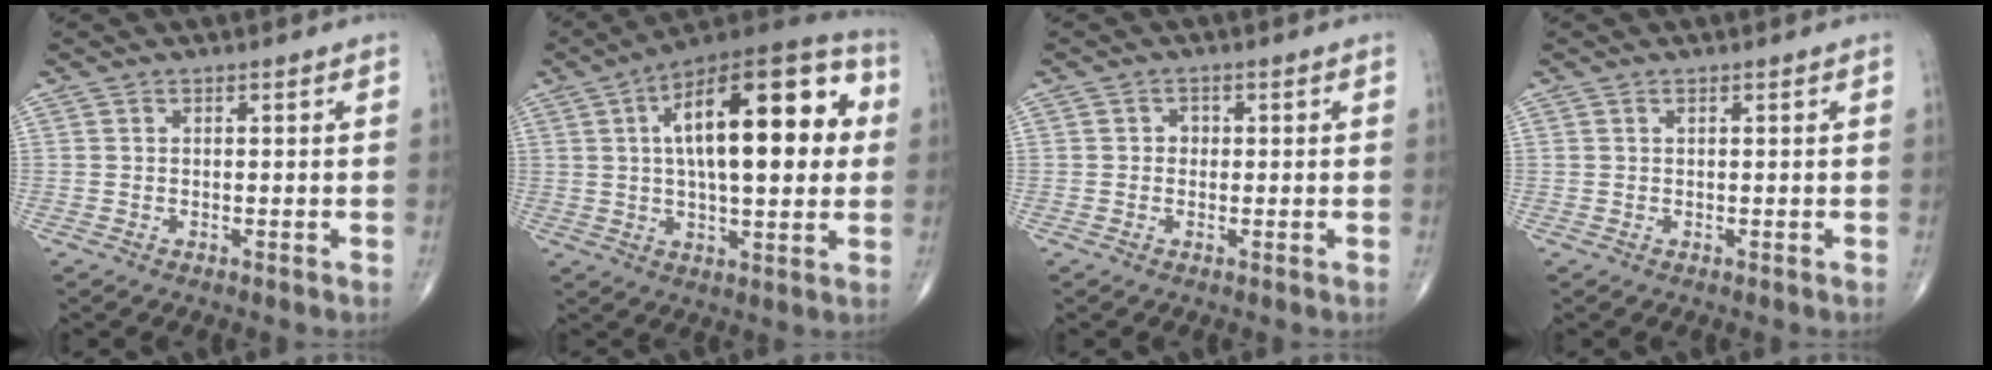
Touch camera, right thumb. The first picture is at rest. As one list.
[{"total": 24.6, "force": [4.8, 9.7, 22.1], "torque": [-0.322, 0.021, 0.062]}, {"total": 1.3, "force": [0.0, 1.2, 0.6], "torque": [0.001, 0.004, -0.005]}, {"total": 0.0}]